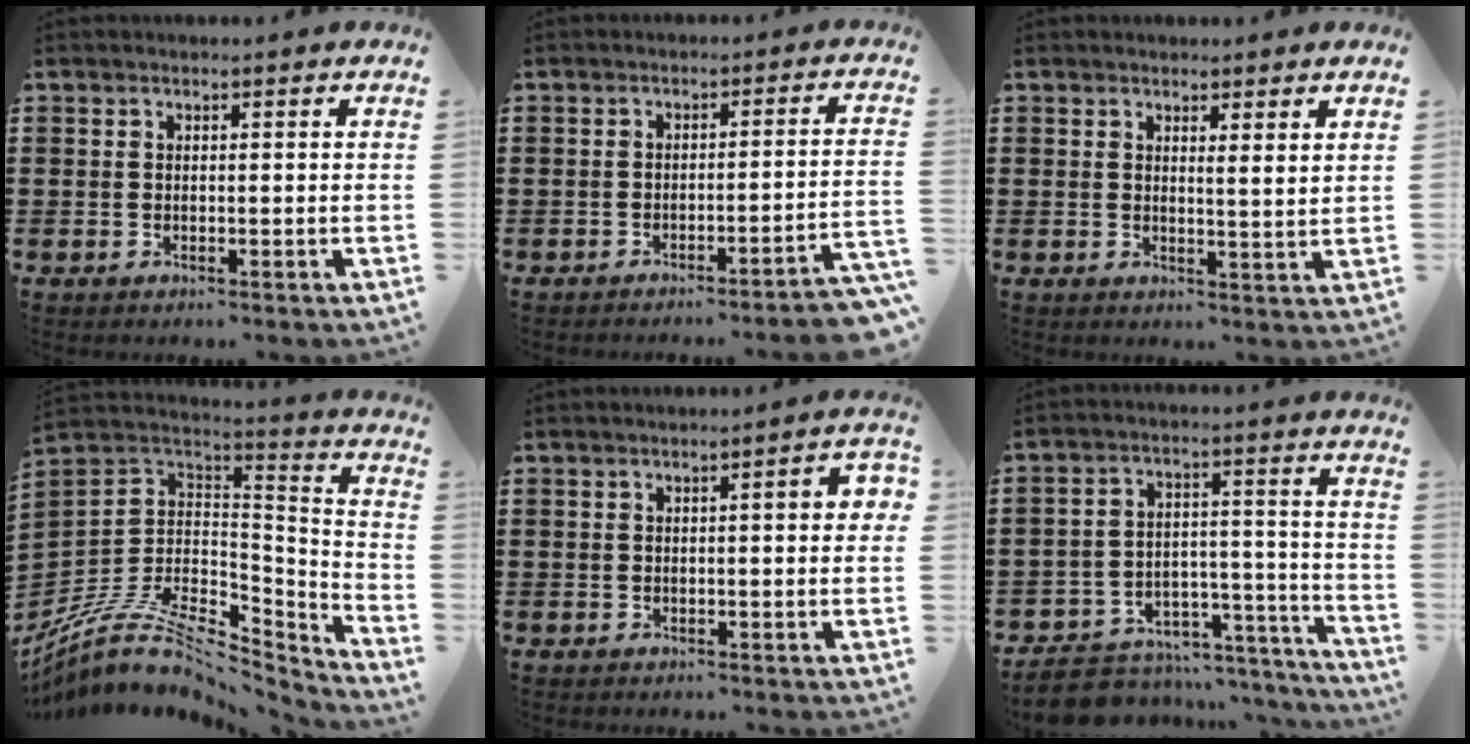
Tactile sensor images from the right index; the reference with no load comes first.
{"total": 3.3, "force": [-2.8, -0.7, 1.5], "torque": [-0.028, -0.014, -0.058]}
{"total": 1.9, "force": [1.7, -0.2, 0.8], "torque": [-0.021, 0.003, 0.033]}
{"total": 10.4, "force": [-6.9, 4.6, 6.2], "torque": [-0.133, 0.004, -0.133]}
{"total": 3.0, "force": [0.2, 0.4, 2.9], "torque": [-0.043, 0.001, 0.000]}
{"total": 5.1, "force": [-4.4, 2.4, 0.9], "torque": [-0.021, 0.011, -0.086]}